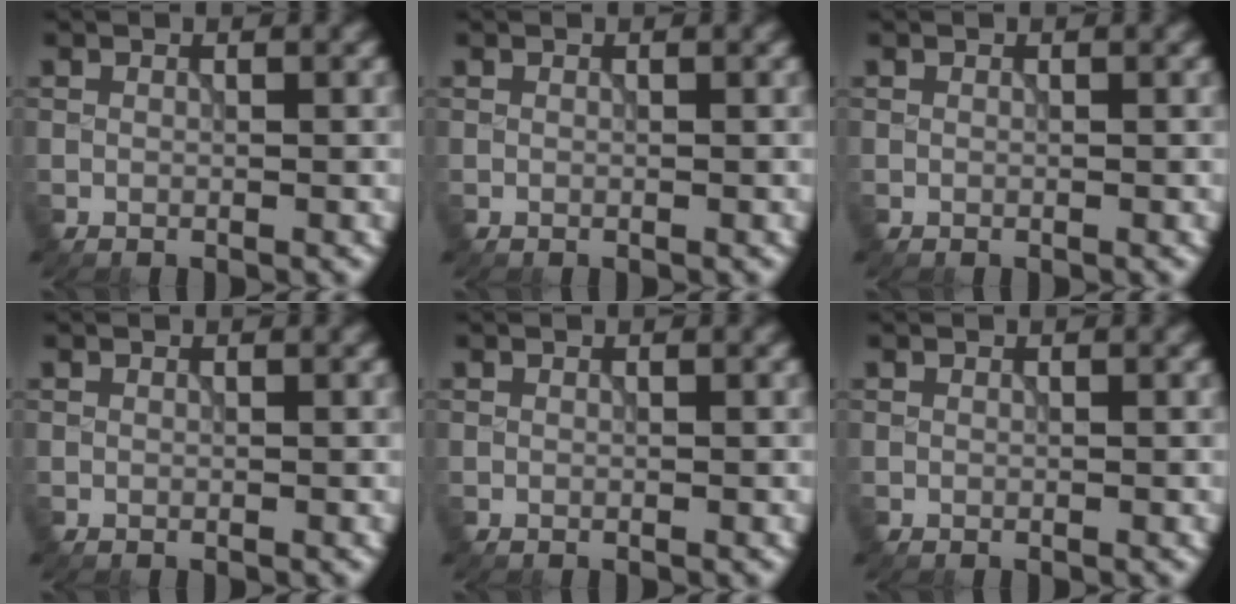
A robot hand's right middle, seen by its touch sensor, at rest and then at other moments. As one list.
[{"total": 0.0}, {"total": 0.0}, {"total": 0.0}, {"total": 0.0}, {"total": 0.0}]